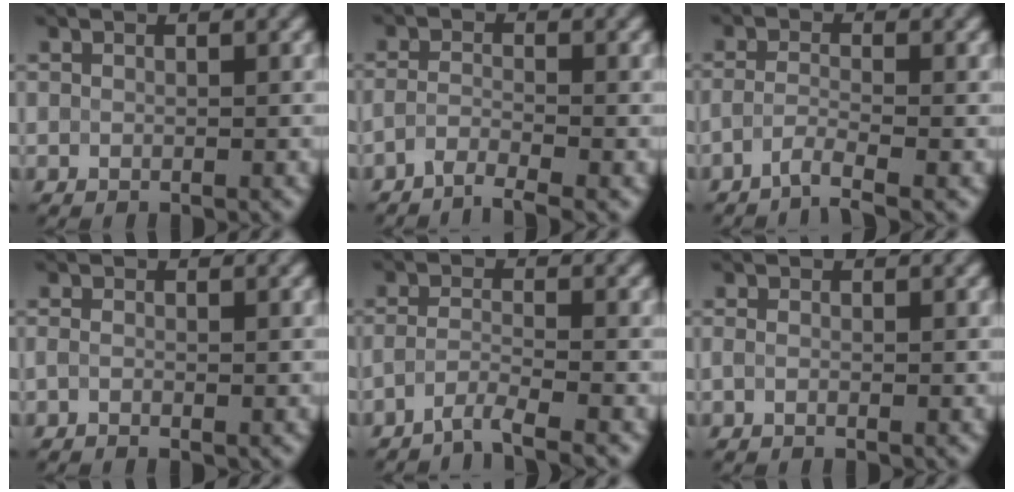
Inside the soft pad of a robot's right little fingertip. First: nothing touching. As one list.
[{"total": 2.6, "force": [-2.4, 0.1, 0.9], "torque": [-0.016, -0.001, -0.050]}, {"total": 2.3, "force": [-2.0, 0.1, 1.1], "torque": [-0.018, 0.003, -0.045]}, {"total": 1.1, "force": [-0.8, 0.2, 0.7], "torque": [-0.009, -0.001, -0.007]}, {"total": 2.7, "force": [-2.6, 0.0, 0.9], "torque": [-0.011, 0.001, -0.056]}, {"total": 0.9, "force": [-0.4, 0.2, 0.8], "torque": [-0.006, 0.001, -0.002]}]